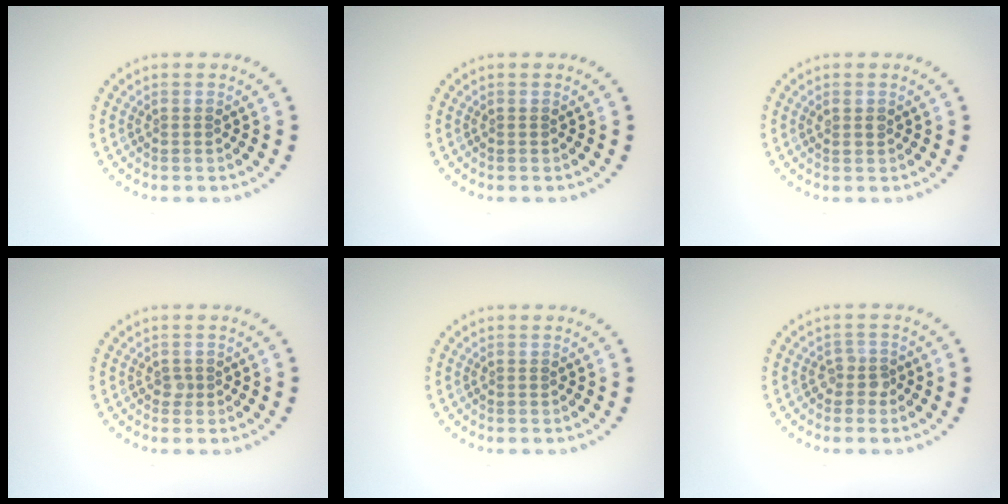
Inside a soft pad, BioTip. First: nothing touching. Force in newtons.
{"total": 0.0}
{"total": 0.9, "press": 0.8, "slide": 0.4}
{"total": 0.6, "press": 0.5, "slide": 0.4}
{"total": 0.0}
{"total": 1.4, "press": 1.2, "slide": 0.8}